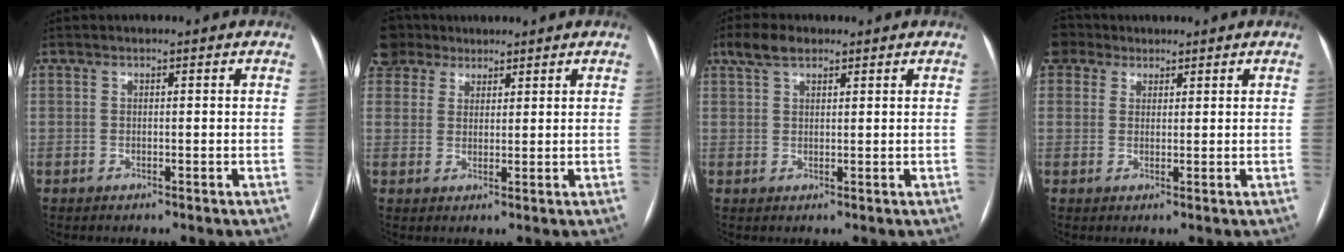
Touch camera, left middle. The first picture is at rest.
{"total": 3.7, "force": [3.3, 1.7, -0.6], "torque": [0.014, 0.009, 0.068]}
{"total": 4.2, "force": [2.9, 1.8, 2.4], "torque": [-0.058, 0.021, 0.058]}
{"total": 1.9, "force": [1.6, -0.1, -1.0], "torque": [0.019, 0.007, 0.034]}